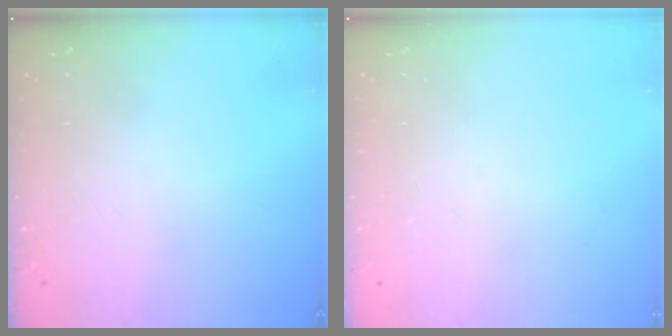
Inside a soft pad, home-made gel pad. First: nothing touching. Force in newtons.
{"total": 0.0}